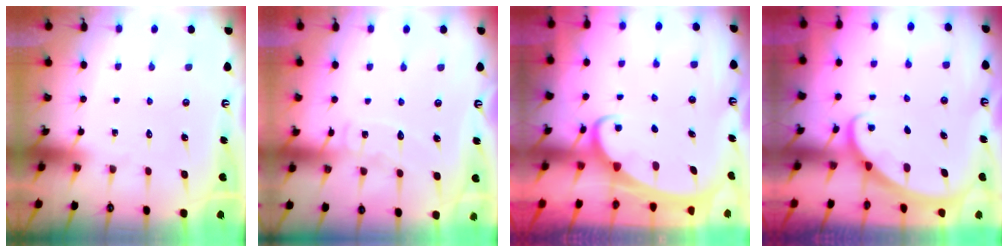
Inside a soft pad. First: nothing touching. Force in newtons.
{"total": 6.5, "press": 6.5, "slide": 0.6}
{"total": 2.2, "press": 2.1, "slide": 0.2}
{"total": 1.3, "press": 1.3, "slide": 0.0}